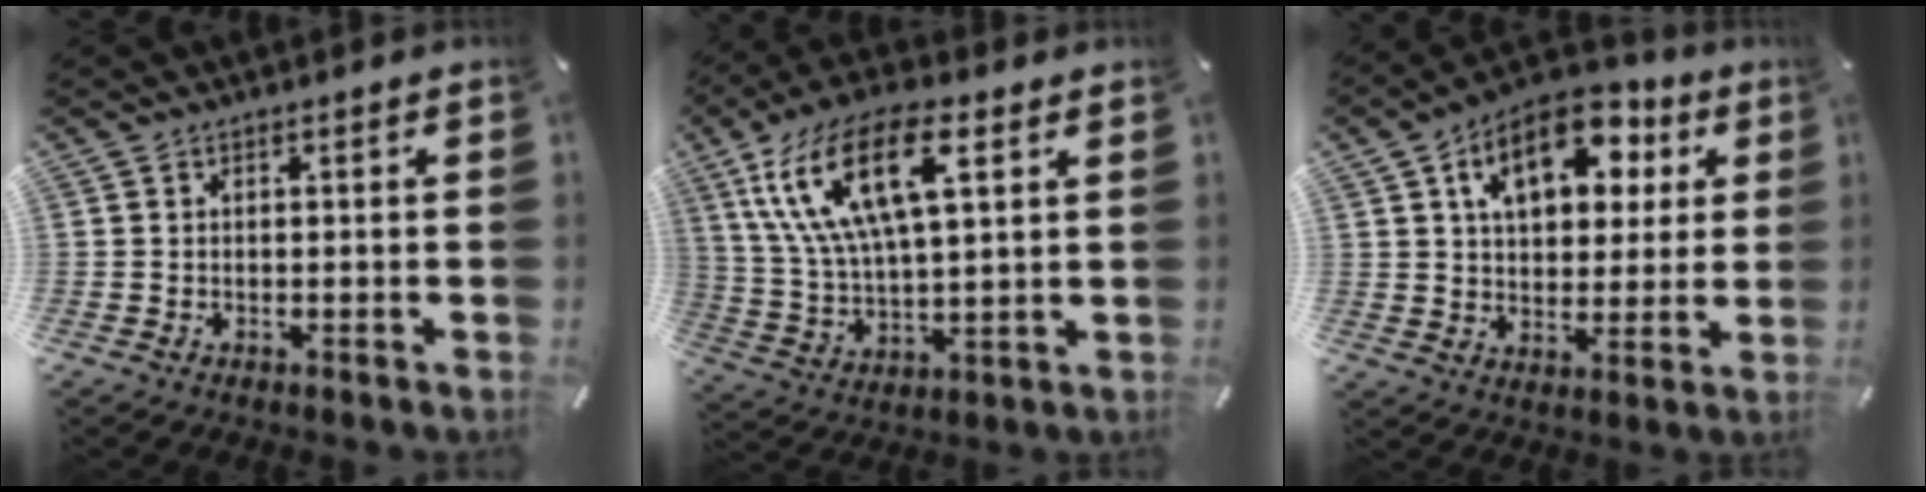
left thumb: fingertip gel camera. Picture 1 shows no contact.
{"total": 18.6, "force": [8.3, 7.9, 14.6], "torque": [-0.331, -0.009, 0.138]}
{"total": 14.8, "force": [6.6, 9.6, 9.2], "torque": [-0.144, -0.010, 0.118]}